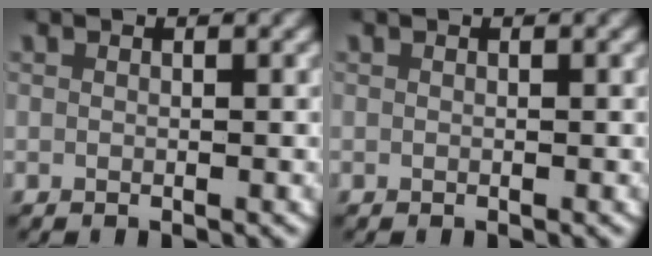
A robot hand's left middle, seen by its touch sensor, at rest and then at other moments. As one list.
[{"total": 0.0}]